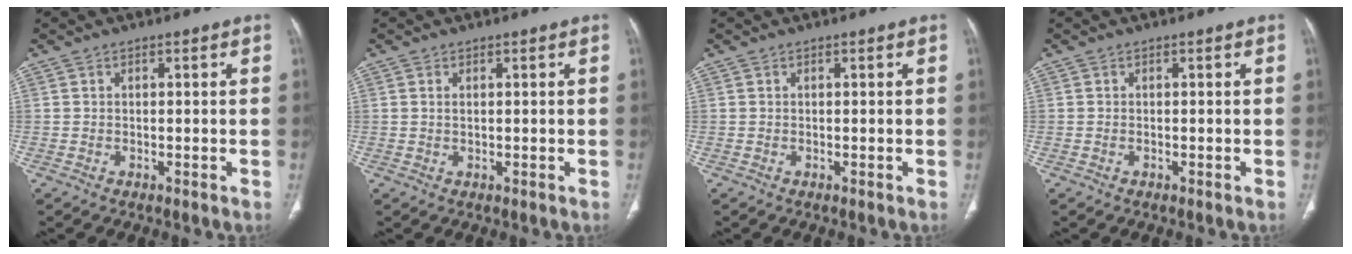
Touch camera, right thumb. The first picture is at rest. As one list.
[{"total": 0.8, "force": [0.3, 0.4, 0.7], "torque": [-0.017, 0.003, 0.007]}, {"total": 0.0}, {"total": 0.0}]